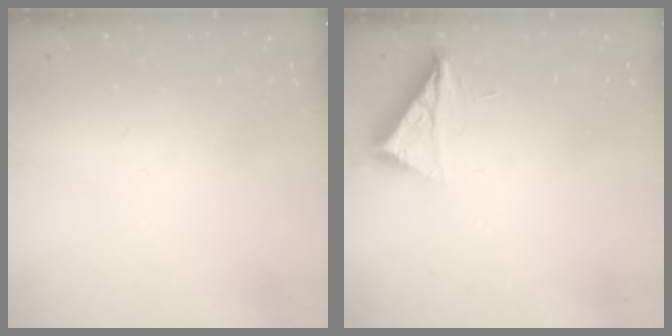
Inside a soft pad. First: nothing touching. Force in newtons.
{"total": 7.7, "press": 7.7, "slide": 0.3}